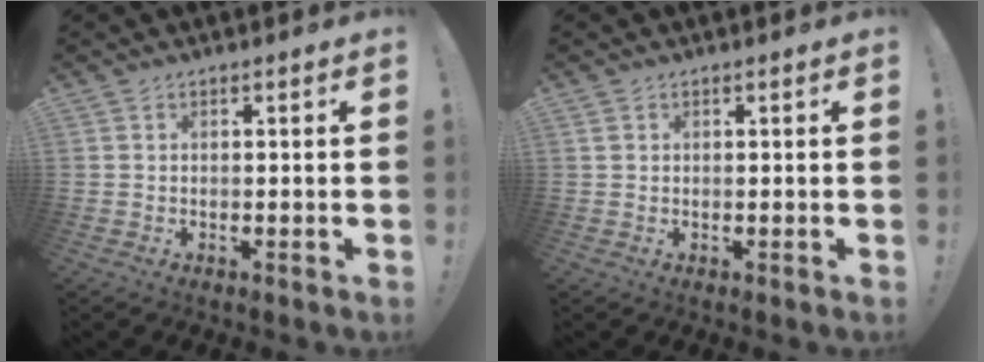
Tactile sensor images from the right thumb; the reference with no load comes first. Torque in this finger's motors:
{"motor_torque": [-0.06, 0.18, 0.03, -0.11, 0.00]}